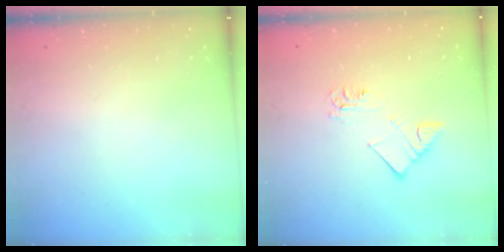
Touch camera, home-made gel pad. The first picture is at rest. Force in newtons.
{"total": 4.1, "press": 4.1, "slide": 0.3}